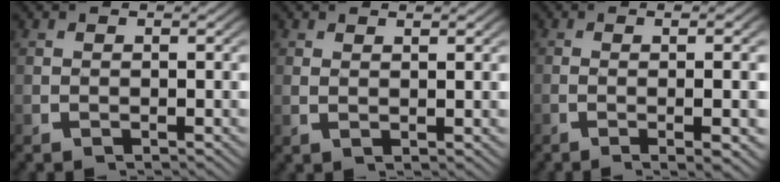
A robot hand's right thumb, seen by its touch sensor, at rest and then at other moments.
{"total": 1.3, "force": [1.0, -0.2, 0.8], "torque": [-0.018, -0.004, 0.024]}
{"total": 5.0, "force": [-1.2, 0.6, 4.8], "torque": [-0.076, -0.004, -0.014]}